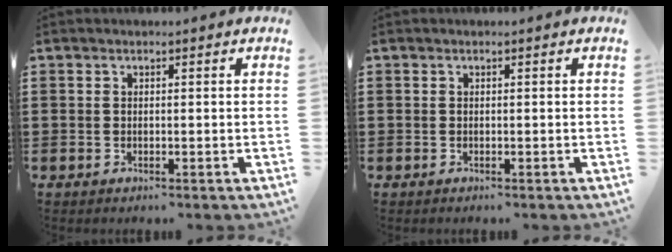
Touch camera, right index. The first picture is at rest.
{"total": 0.0}